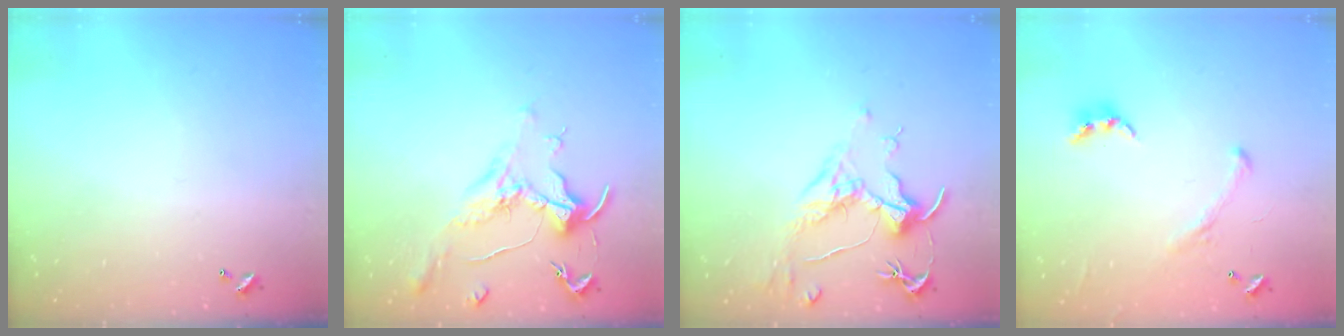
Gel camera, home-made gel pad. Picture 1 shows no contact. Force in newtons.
{"total": 1.8, "press": 1.5, "slide": 0.9}
{"total": 1.7, "press": 1.5, "slide": 0.9}
{"total": 1.6, "press": 1.4, "slide": 0.8}